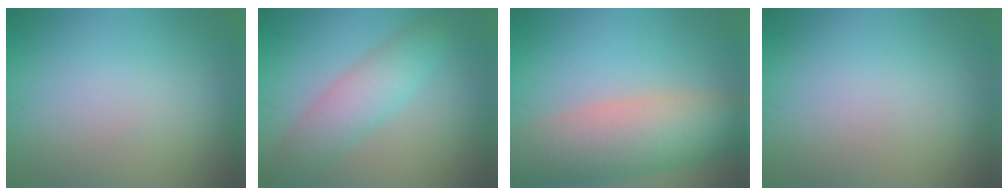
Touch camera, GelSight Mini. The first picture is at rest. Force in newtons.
{"total": 4.5, "press": 4.5, "slide": 0.2}
{"total": 9.4, "press": 9.4, "slide": 0.4}
{"total": 0.0}